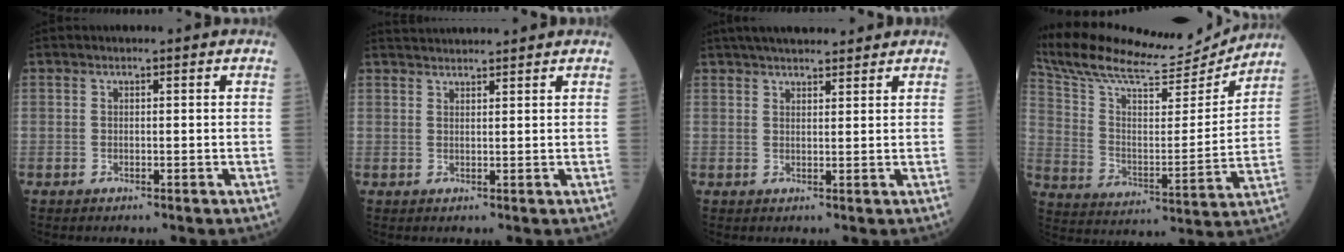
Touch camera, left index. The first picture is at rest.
{"total": 4.9, "force": [4.7, -0.3, 1.2], "torque": [-0.020, 0.033, 0.076]}
{"total": 9.1, "force": [7.9, 1.8, 4.1], "torque": [-0.058, 0.029, 0.117]}
{"total": 19.9, "force": [19.0, 2.0, 5.4], "torque": [-0.114, -0.019, 0.301]}